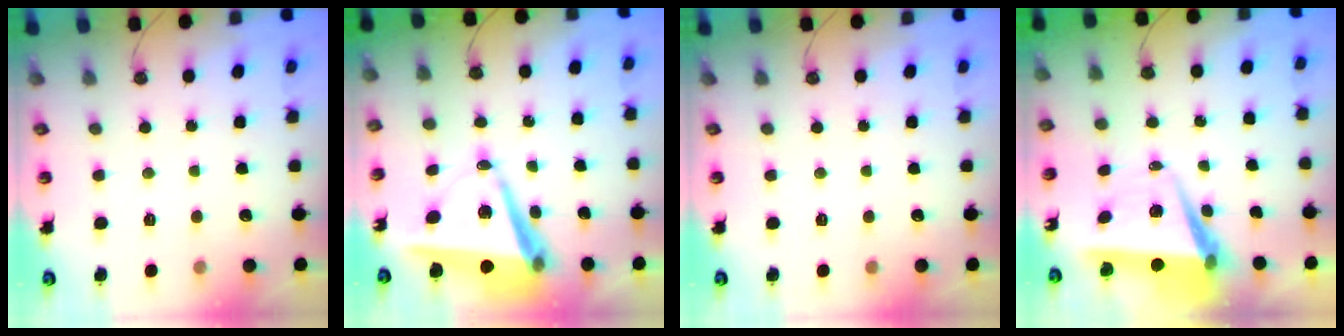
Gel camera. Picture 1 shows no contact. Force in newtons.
{"total": 10.3, "press": 9.6, "slide": 3.9}
{"total": 0.0}
{"total": 7.7, "press": 6.3, "slide": 4.3}